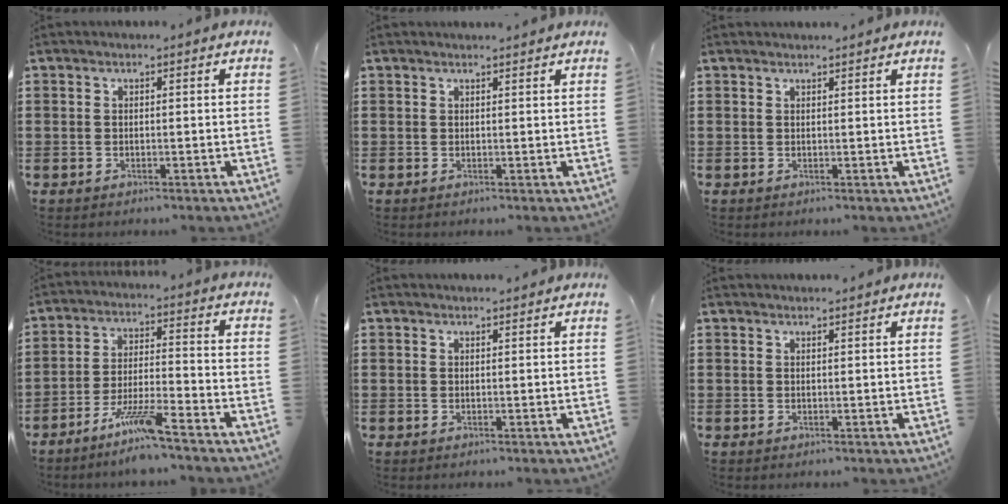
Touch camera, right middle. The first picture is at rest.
{"total": 0.9, "force": [0.9, -0.1, 0.1], "torque": [0.003, -0.005, 0.015]}
{"total": 0.9, "force": [0.9, 0.0, 0.0], "torque": [-0.003, 0.000, 0.018]}
{"total": 7.1, "force": [-5.7, 0.1, 4.2], "torque": [-0.087, -0.010, -0.109]}
{"total": 1.0, "force": [1.0, 0.0, 0.1], "torque": [0.003, -0.004, 0.018]}
{"total": 1.0, "force": [1.0, 0.0, 0.1], "torque": [0.004, -0.005, 0.017]}